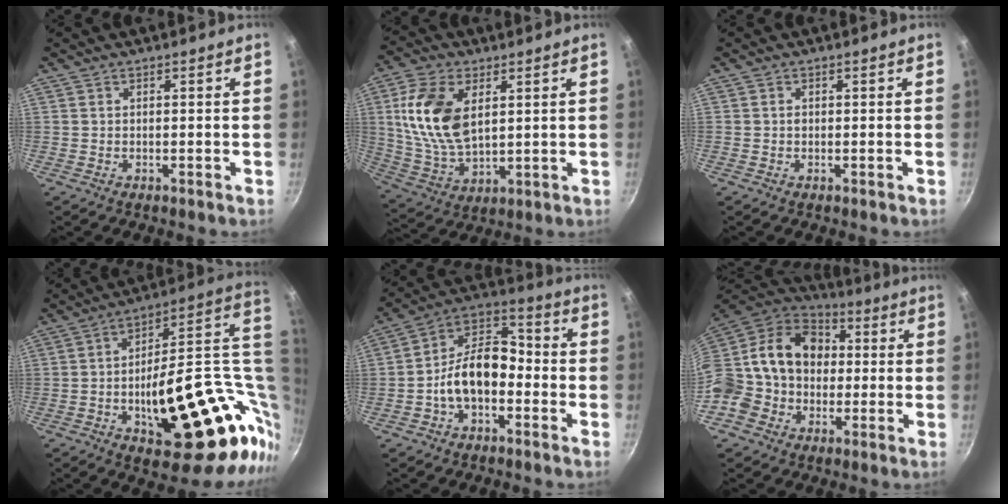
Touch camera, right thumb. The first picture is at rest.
{"total": 14.8, "force": [3.7, 8.5, 11.6], "torque": [-0.215, -0.015, 0.082]}
{"total": 0.5, "force": [0.0, 0.4, 0.2], "torque": [-0.002, 0.002, 0.000]}
{"total": 31.2, "force": [-0.1, 13.8, 27.9], "torque": [-0.359, 0.010, 0.018]}
{"total": 12.9, "force": [-3.4, 8.1, 9.4], "torque": [-0.129, 0.060, -0.075]}
{"total": 21.0, "force": [-0.8, 17.8, 11.0], "torque": [-0.197, 0.061, -0.021]}